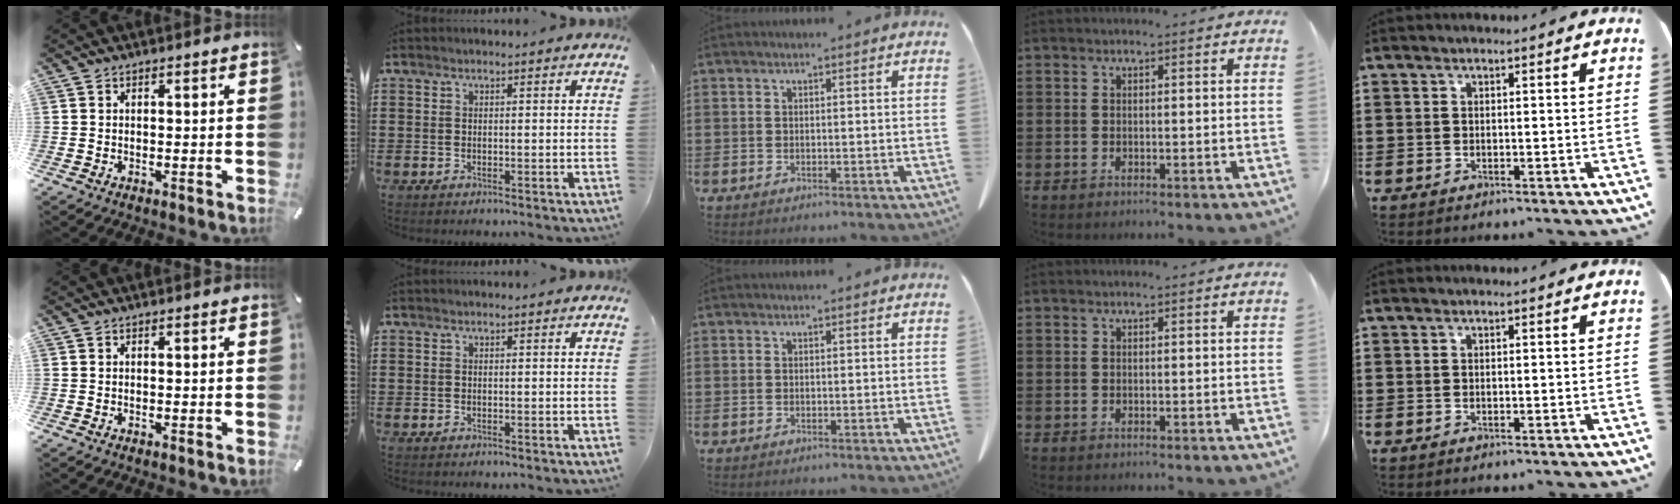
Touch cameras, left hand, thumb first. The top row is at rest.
{}